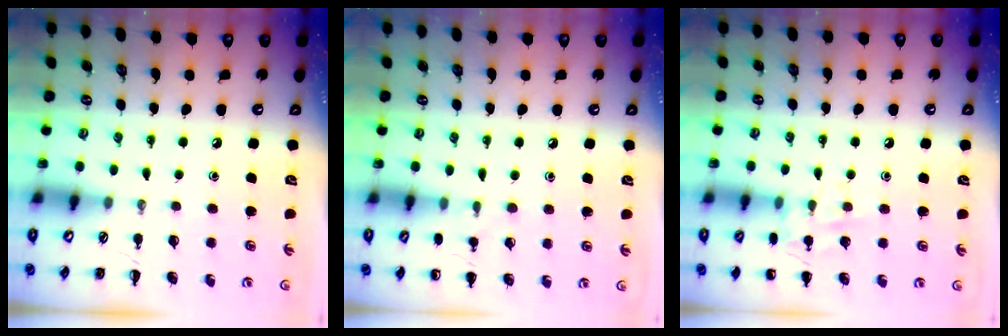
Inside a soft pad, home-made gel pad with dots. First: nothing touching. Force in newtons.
{"total": 6.1, "press": 5.7, "slide": 2.0}
{"total": 8.5, "press": 8.4, "slide": 1.2}